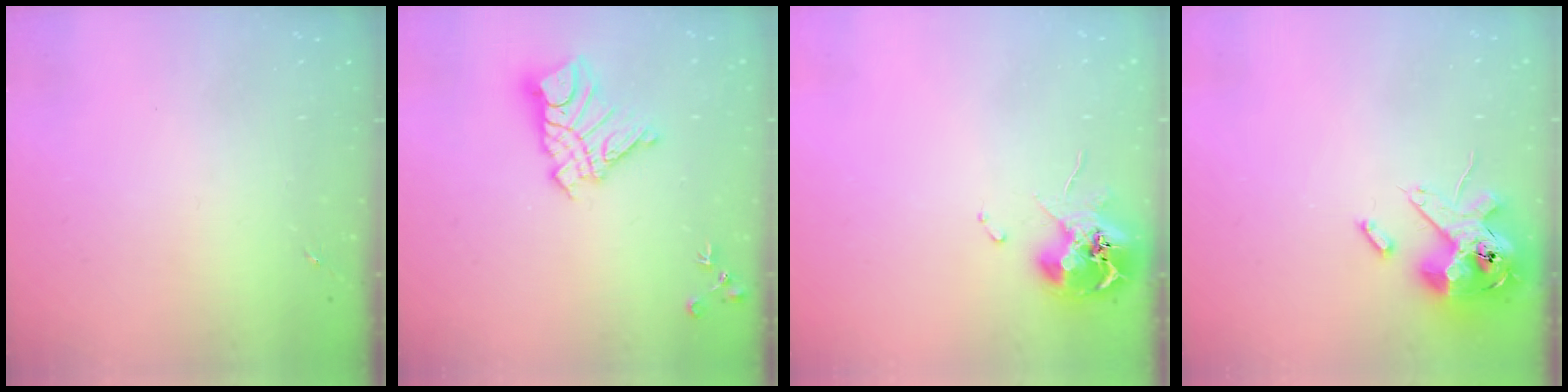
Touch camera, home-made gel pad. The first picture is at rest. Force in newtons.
{"total": 13.7, "press": 13.6, "slide": 1.2}
{"total": 12.3, "press": 12.2, "slide": 1.6}
{"total": 14.8, "press": 14.5, "slide": 2.9}